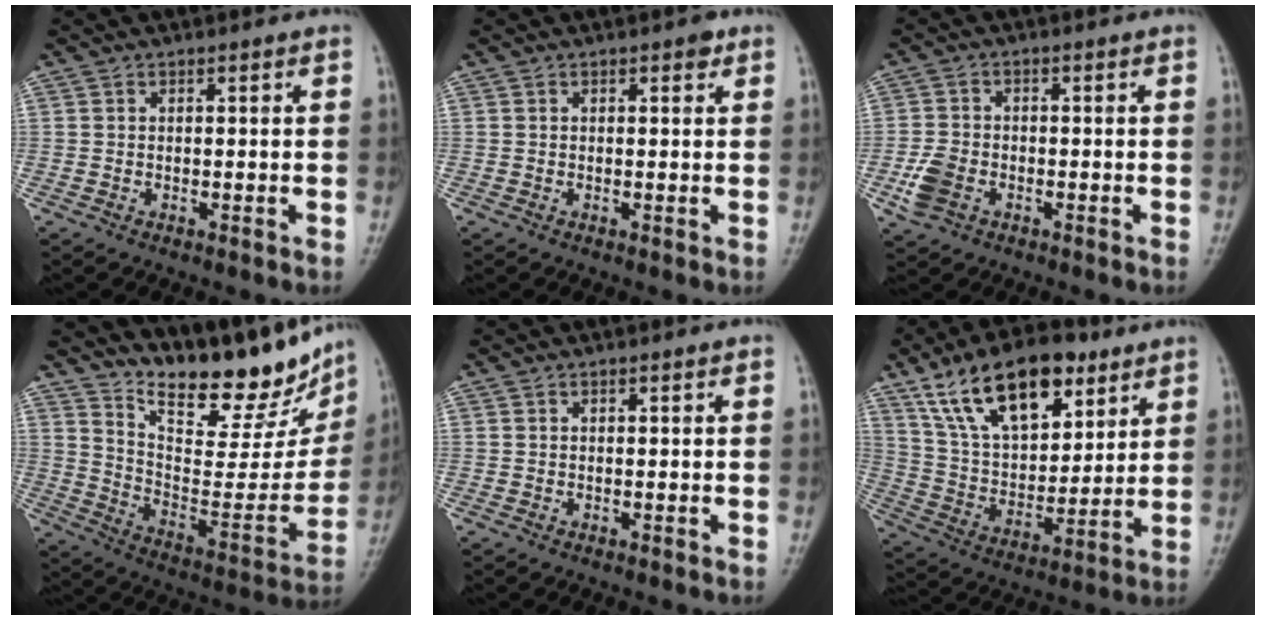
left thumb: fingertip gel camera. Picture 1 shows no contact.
{"total": 1.3, "force": [0.7, 0.7, 0.8], "torque": [-0.002, -0.001, 0.006]}
{"total": 5.3, "force": [-2.2, 3.7, 3.2], "torque": [-0.070, 0.009, -0.042]}
{"total": 22.1, "force": [17.3, 7.3, 11.6], "torque": [-0.131, -0.095, 0.265]}
{"total": 0.0}
{"total": 20.9, "force": [12.0, 10.3, 13.6], "torque": [-0.195, -0.036, 0.216]}